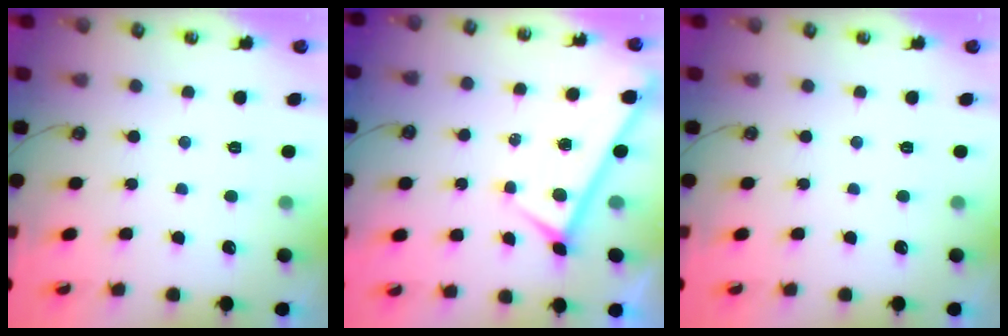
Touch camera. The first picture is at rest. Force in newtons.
{"total": 0.0}
{"total": 0.0}